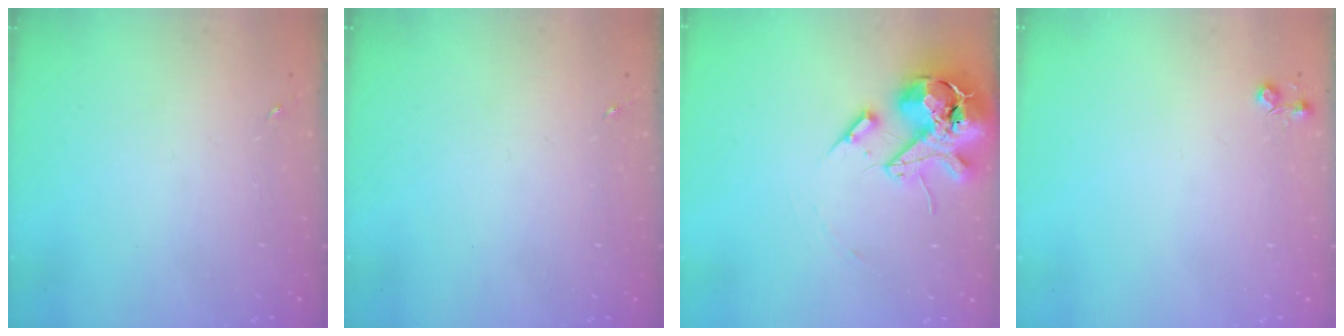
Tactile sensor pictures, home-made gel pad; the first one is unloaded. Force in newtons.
{"total": 0.0}
{"total": 16.2, "press": 16.0, "slide": 2.7}
{"total": 4.4, "press": 4.4, "slide": 0.7}